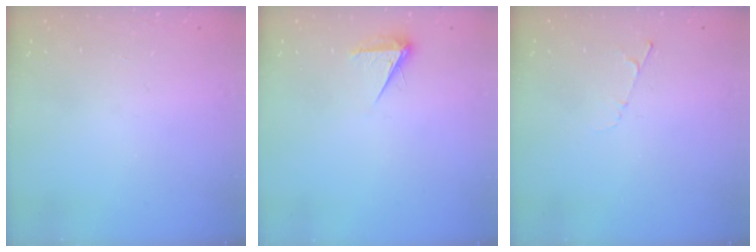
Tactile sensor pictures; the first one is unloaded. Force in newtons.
{"total": 4.3, "press": 4.3, "slide": 0.6}
{"total": 3.1, "press": 3.1, "slide": 0.4}